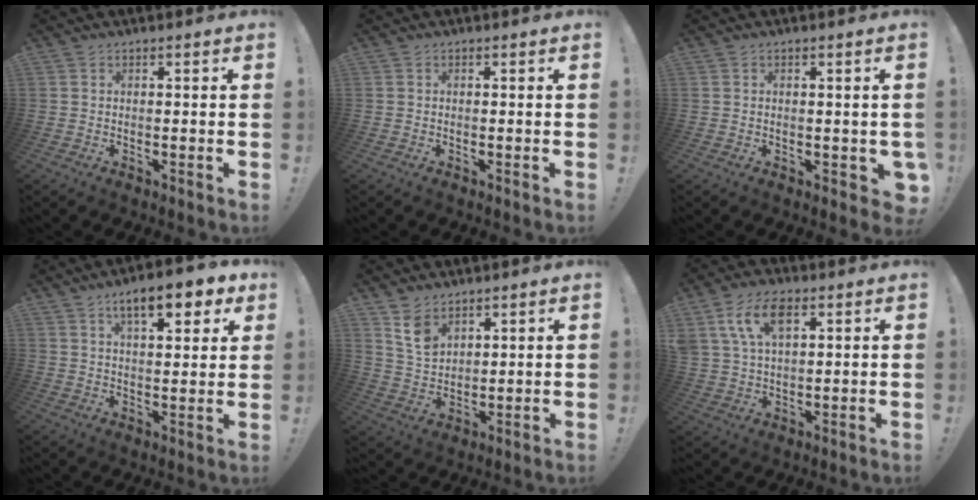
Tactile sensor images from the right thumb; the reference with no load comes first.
{"total": 0.0}
{"total": 2.6, "force": [0.1, 2.1, 1.5], "torque": [-0.011, 0.004, 0.005]}
{"total": 11.1, "force": [6.1, 3.5, 8.5], "torque": [-0.115, -0.029, 0.098]}
{"total": 7.8, "force": [5.3, 4.7, 3.2], "torque": [-0.051, -0.029, 0.102]}
{"total": 10.9, "force": [5.1, 6.2, 7.4], "torque": [-0.137, 0.000, 0.095]}